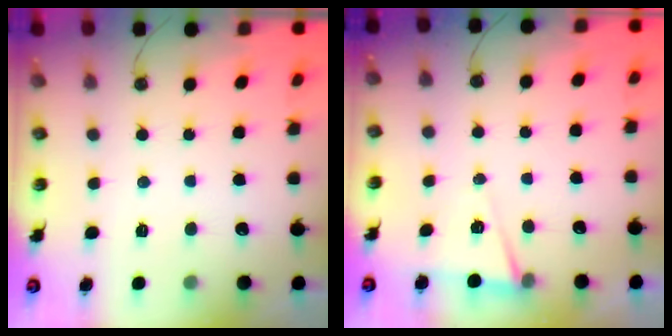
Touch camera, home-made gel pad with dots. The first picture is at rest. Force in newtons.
{"total": 6.1, "press": 4.1, "slide": 4.6}